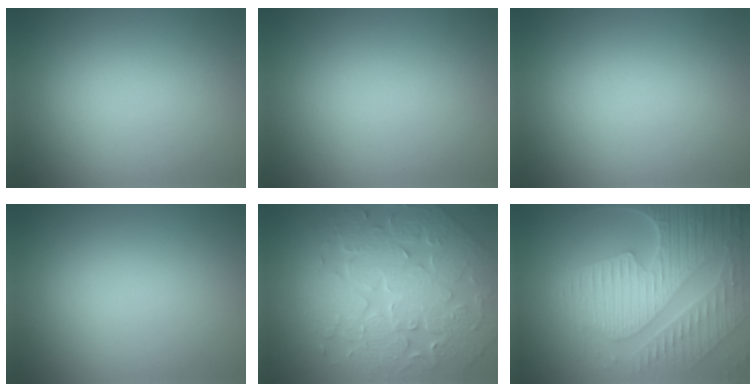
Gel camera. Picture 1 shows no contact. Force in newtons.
{"total": 0.0}
{"total": 0.0}
{"total": 0.0}
{"total": 7.8, "press": 6.7, "slide": 4.0}
{"total": 8.8, "press": 6.4, "slide": 6.0}